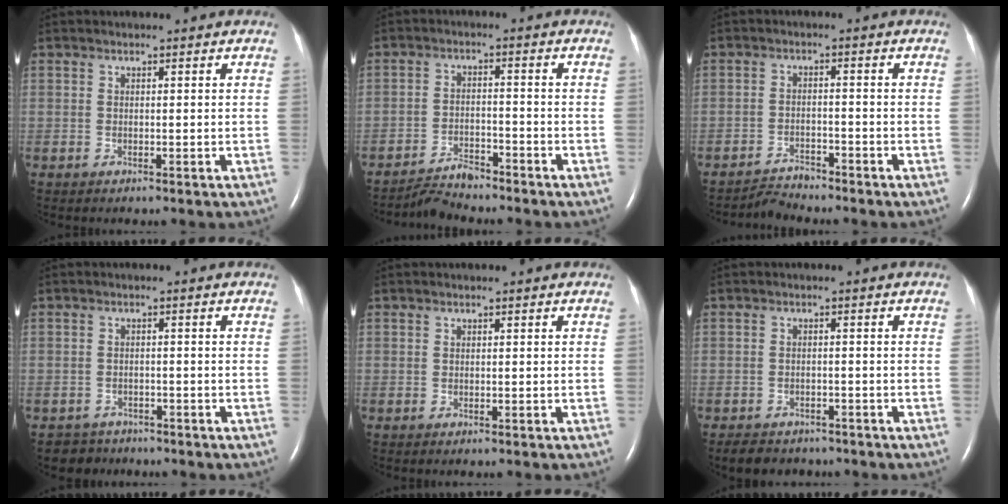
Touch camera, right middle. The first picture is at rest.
{"total": 3.9, "force": [-3.9, 0.4, 0.4], "torque": [-0.014, -0.017, -0.067]}
{"total": 2.9, "force": [-2.8, 0.0, -0.5], "torque": [0.004, -0.017, -0.049]}
{"total": 2.7, "force": [-2.2, 1.4, -0.7], "torque": [0.002, 0.002, -0.035]}
{"total": 0.0}
{"total": 5.6, "force": [-4.8, 2.5, 1.5], "torque": [-0.027, -0.003, -0.062]}